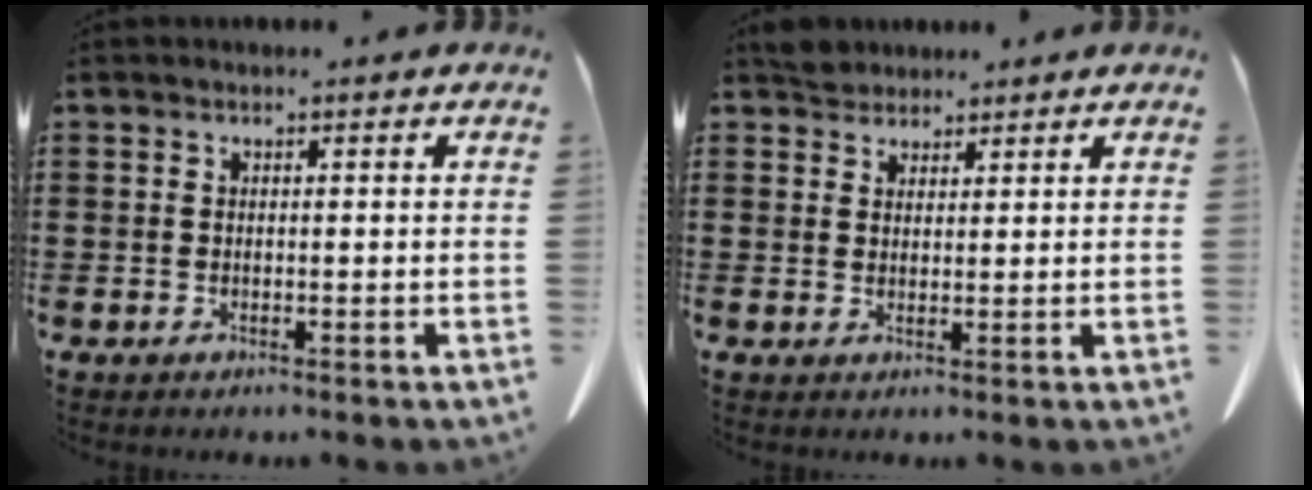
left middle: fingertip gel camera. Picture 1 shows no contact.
{"total": 2.8, "force": [2.6, 0.9, 0.2], "torque": [-0.003, 0.001, 0.050]}